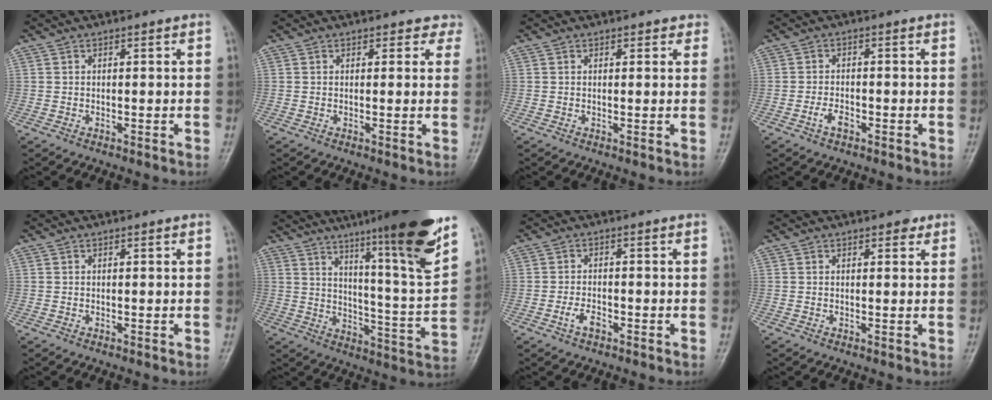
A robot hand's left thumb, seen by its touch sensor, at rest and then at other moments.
{"total": 2.8, "force": [2.3, 1.6, 0.1], "torque": [0.030, -0.011, 0.008]}
{"total": 1.6, "force": [1.2, 0.9, 0.5], "torque": [0.011, -0.004, 0.007]}
{"total": 2.6, "force": [-1.4, 1.4, 1.7], "torque": [-0.035, 0.009, -0.026]}
{"total": 0.0}
{"total": 21.1, "force": [13.9, 1.0, 15.8], "torque": [-0.209, -0.068, 0.207]}
{"total": 2.8, "force": [-1.4, 1.4, 1.9], "torque": [-0.038, 0.010, -0.027]}
{"total": 1.8, "force": [1.2, 0.9, 1.0], "torque": [-0.003, -0.004, 0.011]}